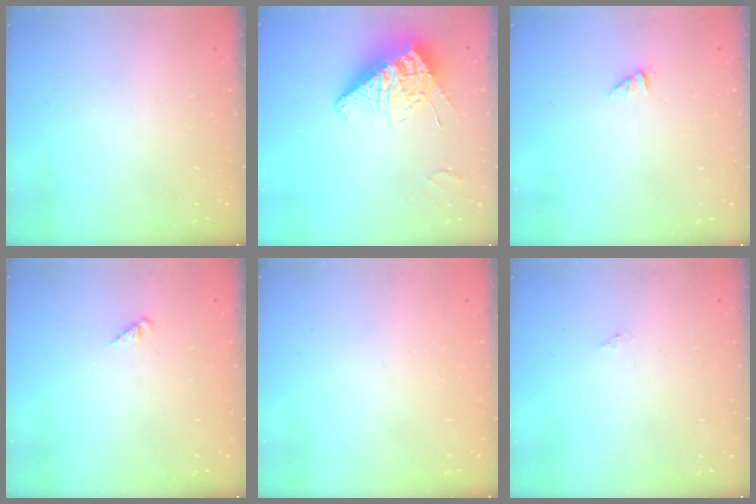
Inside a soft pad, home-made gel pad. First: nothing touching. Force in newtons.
{"total": 11.6, "press": 11.5, "slide": 1.5}
{"total": 0.0}
{"total": 1.3, "press": 1.3, "slide": 0.3}
{"total": 0.0}
{"total": 0.0}